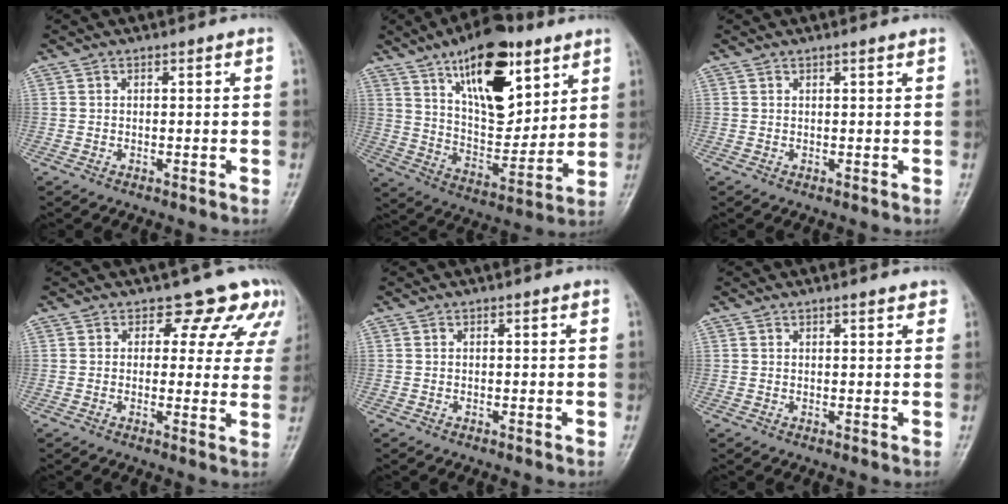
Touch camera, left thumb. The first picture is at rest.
{"total": 20.7, "force": [10.7, 9.6, 14.9], "torque": [-0.186, -0.054, 0.181]}
{"total": 0.9, "force": [0.6, 0.1, 0.6], "torque": [-0.008, -0.002, 0.010]}
{"total": 8.7, "force": [6.6, 5.2, 2.4], "torque": [0.019, -0.027, 0.049]}
{"total": 0.0}
{"total": 1.7, "force": [1.2, 0.6, 1.0], "torque": [-0.007, -0.004, 0.013]}